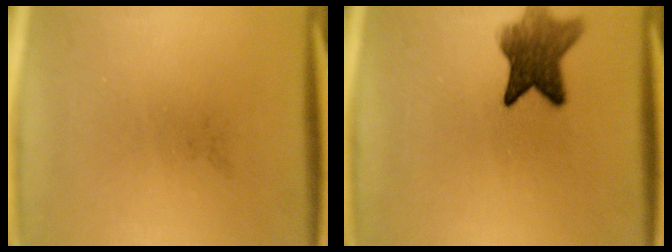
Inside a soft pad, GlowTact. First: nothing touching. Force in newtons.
{"total": 7.8}